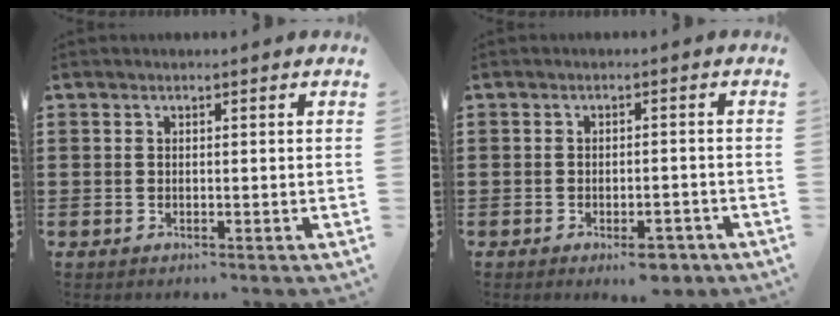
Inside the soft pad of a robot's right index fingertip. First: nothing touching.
{"total": 3.1, "force": [-2.4, 1.0, 1.8], "torque": [-0.028, 0.007, -0.043]}